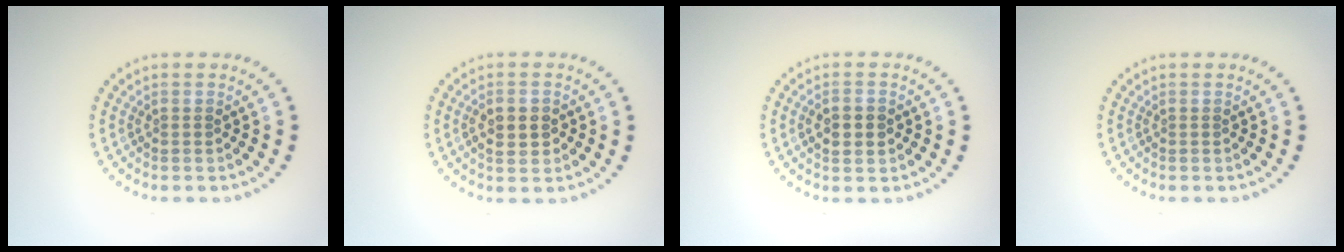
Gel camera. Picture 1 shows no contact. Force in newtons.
{"total": 2.7, "press": 2.7, "slide": 0.2}
{"total": 2.1, "press": 2.1, "slide": 0.1}
{"total": 0.0}